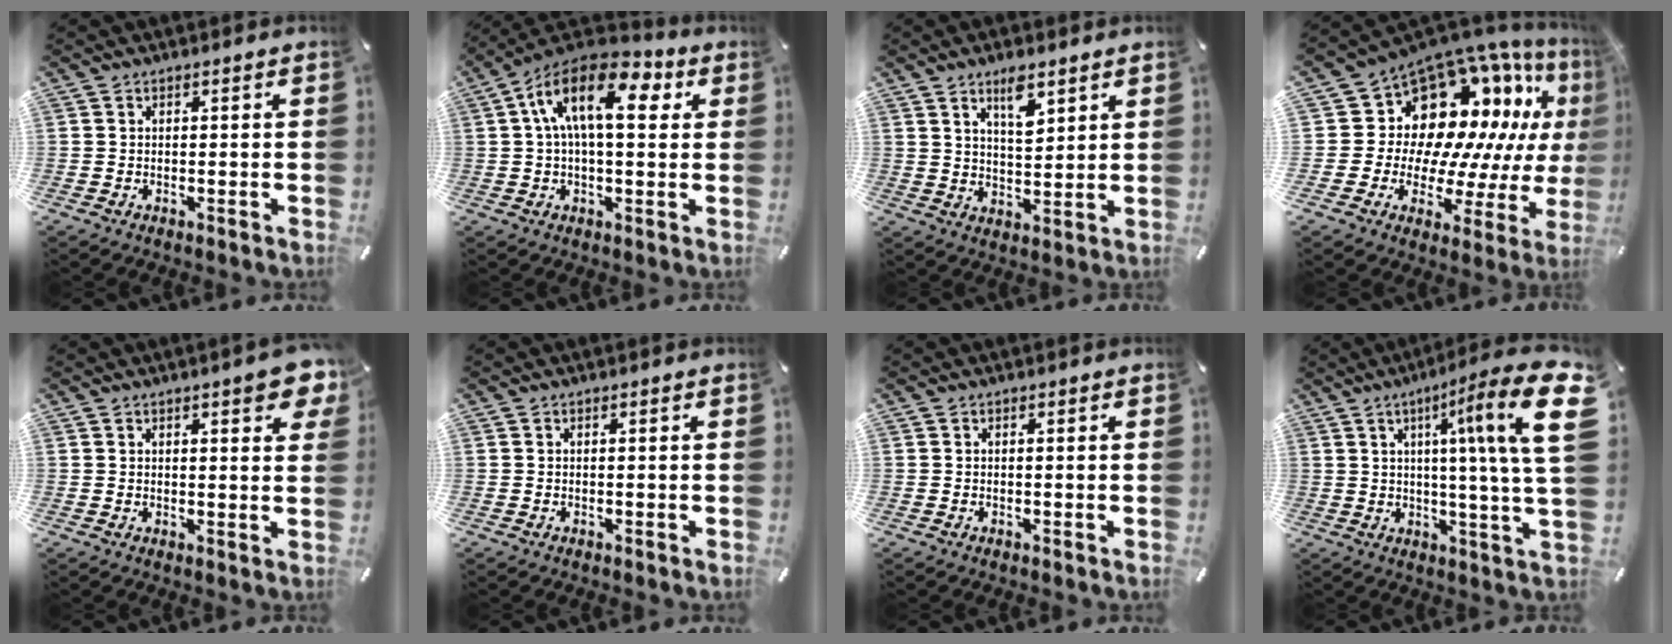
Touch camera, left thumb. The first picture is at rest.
{"total": 15.6, "force": [4.4, 7.7, 12.9], "torque": [-0.229, -0.007, 0.071]}
{"total": 6.8, "force": [4.6, 2.8, 4.2], "torque": [-0.053, -0.026, 0.074]}
{"total": 16.7, "force": [8.9, 12.0, 7.5], "torque": [-0.103, -0.104, 0.175]}
{"total": 6.0, "force": [3.2, 1.9, 4.7], "torque": [-0.061, -0.015, 0.052]}
{"total": 0.0}
{"total": 0.0}
{"total": 22.2, "force": [6.2, 2.1, 21.2], "torque": [-0.303, -0.044, 0.077]}